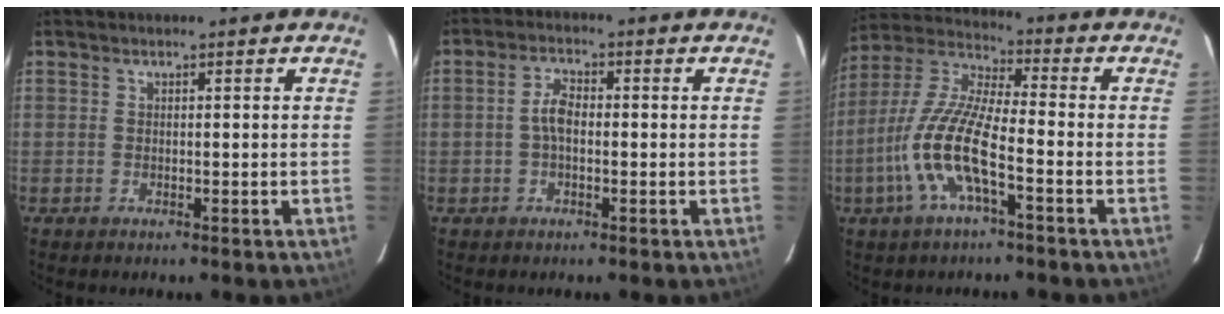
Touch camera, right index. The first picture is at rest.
{"total": 3.6, "force": [-0.4, 1.9, 3.1], "torque": [-0.065, 0.010, -0.006]}
{"total": 13.0, "force": [-4.9, 2.8, 11.7], "torque": [-0.250, -0.003, -0.100]}